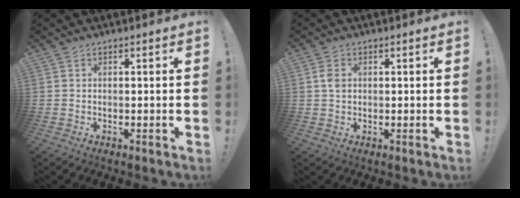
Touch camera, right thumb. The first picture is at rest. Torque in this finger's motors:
{"motor_torque": [0.09, 0.46, 0.32, -0.31, 0.00]}